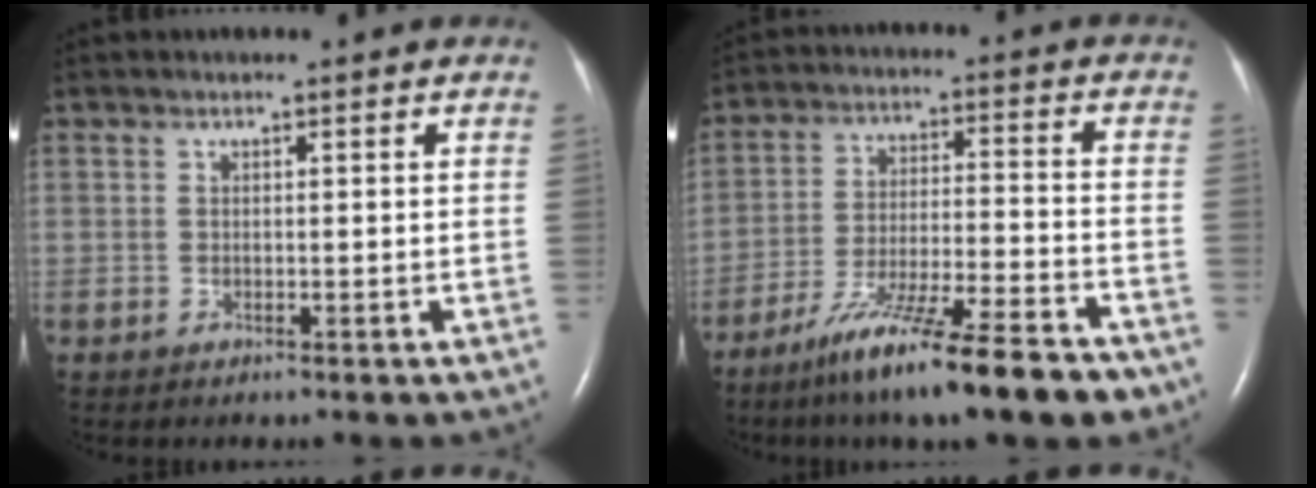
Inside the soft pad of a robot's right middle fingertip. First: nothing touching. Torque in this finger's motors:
{"motor_torque": [1.09, -1.05, 0.26, 0.09]}